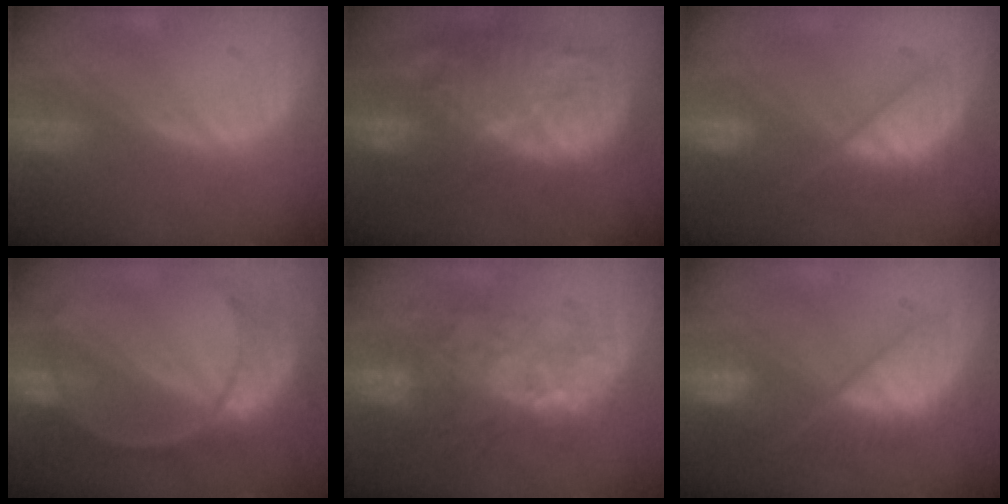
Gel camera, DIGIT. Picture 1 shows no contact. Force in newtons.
{"total": 14.5, "press": 12.5, "slide": 7.3}
{"total": 7.2, "press": 7.2, "slide": 0.5}
{"total": 8.8, "press": 8.3, "slide": 2.8}
{"total": 9.8, "press": 8.8, "slide": 4.4}
{"total": 9.4, "press": 8.2, "slide": 4.7}